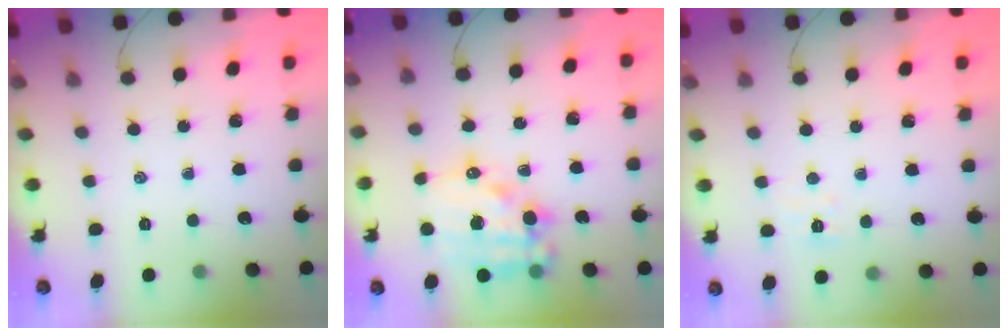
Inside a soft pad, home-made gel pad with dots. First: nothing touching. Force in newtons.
{"total": 14.9, "press": 14.5, "slide": 3.4}
{"total": 4.7, "press": 4.7, "slide": 0.7}